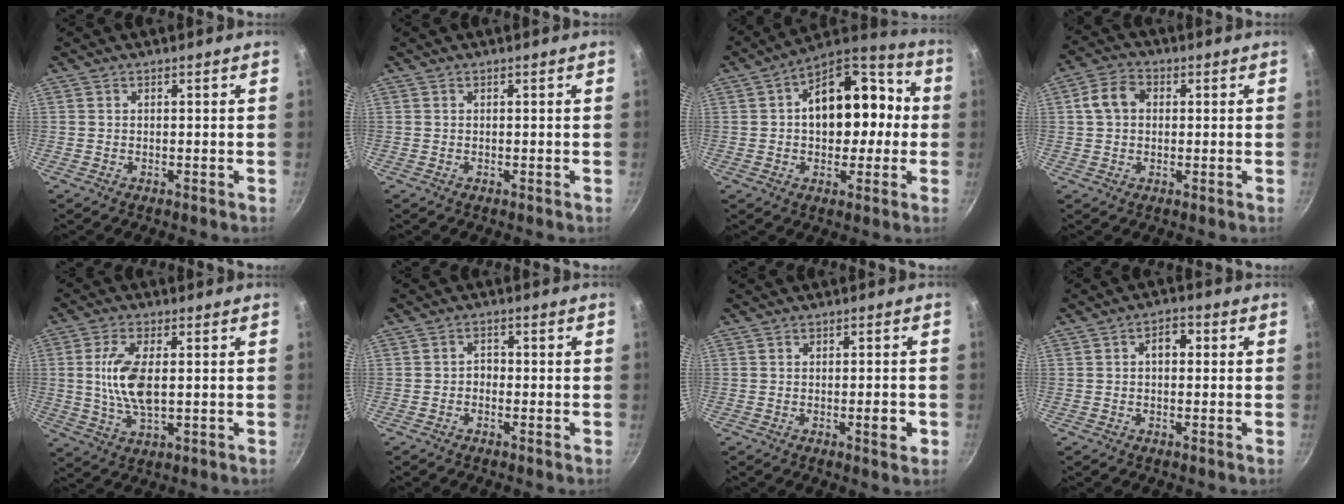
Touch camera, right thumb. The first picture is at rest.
{"total": 0.0}
{"total": 17.5, "force": [1.2, 10.7, 13.8], "torque": [-0.152, 0.040, 0.009]}
{"total": 6.1, "force": [0.9, 4.7, 3.8], "torque": [-0.067, 0.016, 0.011]}
{"total": 9.7, "force": [0.8, 4.4, 8.7], "torque": [-0.182, -0.008, 0.020]}
{"total": 1.9, "force": [-0.7, 1.5, 1.0], "torque": [-0.002, 0.009, -0.019]}
{"total": 3.4, "force": [-1.0, 1.0, 3.1], "torque": [-0.040, -0.001, -0.013]}
{"total": 3.6, "force": [0.4, 2.3, 2.8], "torque": [-0.030, 0.013, 0.000]}